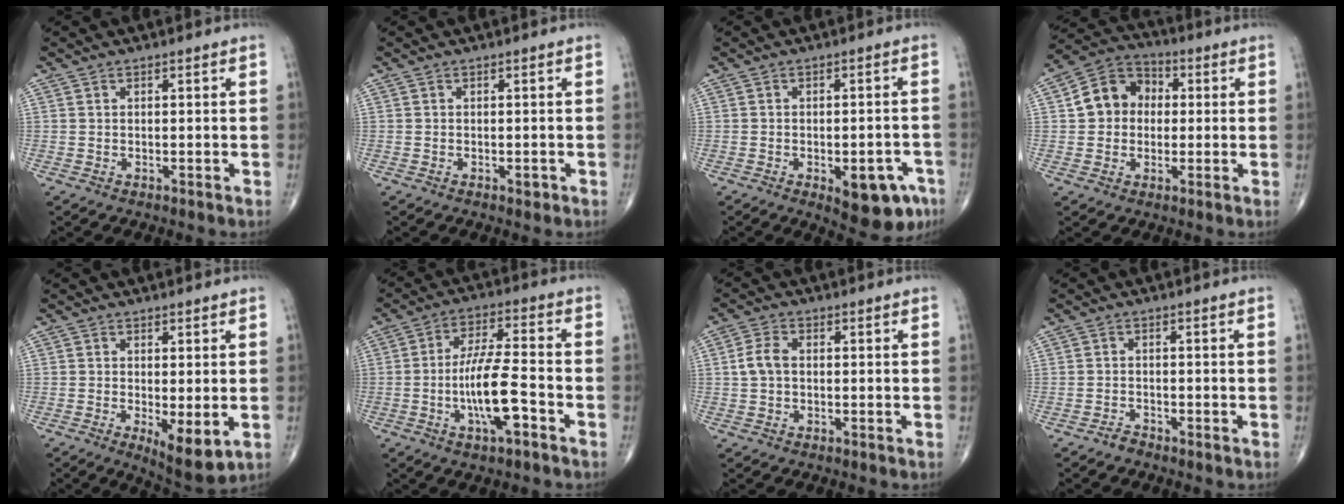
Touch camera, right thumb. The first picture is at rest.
{"total": 0.8, "force": [-0.4, 0.5, 0.5], "torque": [-0.004, 0.000, -0.007]}
{"total": 10.6, "force": [-5.0, 4.8, 8.1], "torque": [-0.075, 0.021, -0.055]}
{"total": 10.0, "force": [0.9, 8.3, 5.4], "torque": [-0.067, 0.026, 0.003]}
{"total": 7.1, "force": [-1.5, 2.3, 6.5], "torque": [-0.097, -0.022, -0.018]}
{"total": 11.3, "force": [-3.7, 2.9, 10.2], "torque": [-0.194, 0.026, -0.066]}
{"total": 4.0, "force": [0.2, 2.6, 3.0], "torque": [-0.064, 0.012, -0.001]}
{"total": 1.3, "force": [-1.2, 0.4, 0.0], "torque": [0.001, 0.002, -0.025]}